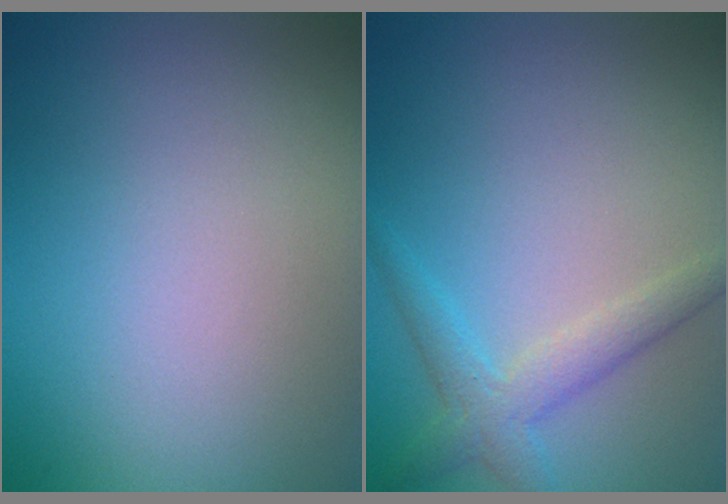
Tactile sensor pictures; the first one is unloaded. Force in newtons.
{"total": 2.7, "press": 2.7, "slide": 0.1}